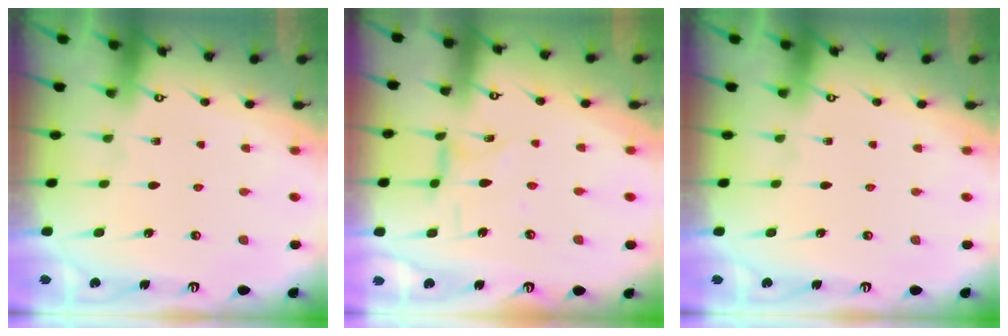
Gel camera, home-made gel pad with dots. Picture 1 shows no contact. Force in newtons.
{"total": 1.8, "press": 1.8, "slide": 0.3}
{"total": 0.0}